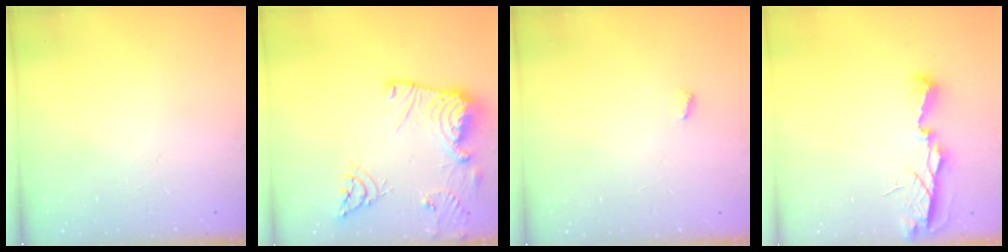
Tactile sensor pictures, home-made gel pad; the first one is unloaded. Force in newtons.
{"total": 18.1, "press": 18.0, "slide": 1.7}
{"total": 2.8, "press": 2.8, "slide": 0.4}
{"total": 6.6, "press": 6.6, "slide": 0.2}